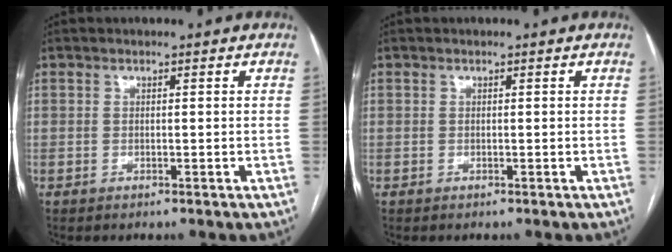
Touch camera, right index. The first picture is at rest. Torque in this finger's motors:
{"motor_torque": [0.00, 0.00, 0.00, 0.00]}